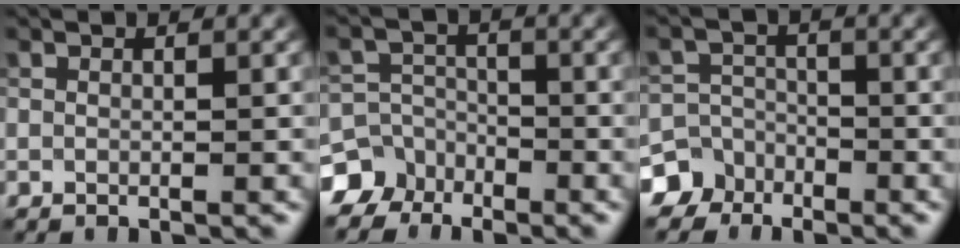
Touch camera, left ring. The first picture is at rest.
{"total": 7.3, "force": [-5.2, 5.1, 0.9], "torque": [0.000, -0.016, -0.106]}
{"total": 7.1, "force": [-4.9, 5.1, 0.4], "torque": [0.009, -0.013, -0.105]}